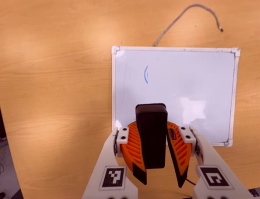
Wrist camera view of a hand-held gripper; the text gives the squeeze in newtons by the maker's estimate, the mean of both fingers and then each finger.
{"total": 12.9, "left": 11.6, "right": 14.2}